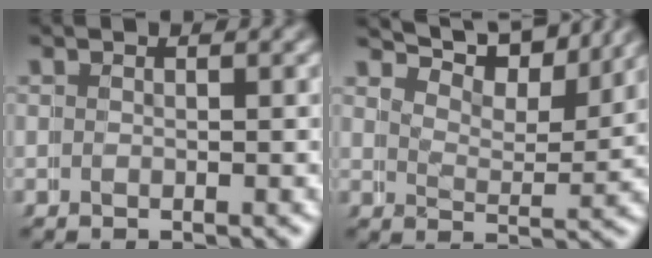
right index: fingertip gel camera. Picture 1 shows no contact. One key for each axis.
{"total": 9.0, "fx": 8.3, "fy": 2.0, "fz": 2.8, "tx": -0.044, "ty": 0.020, "tz": 0.120}